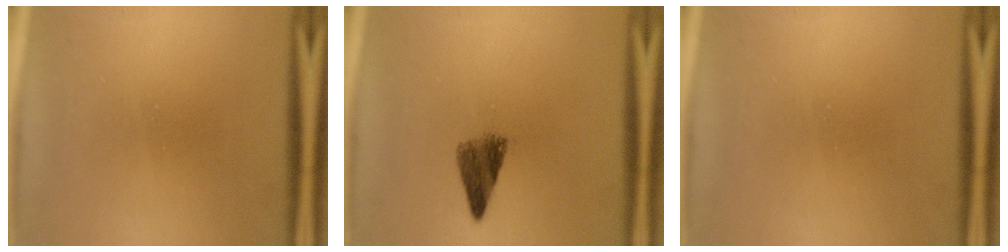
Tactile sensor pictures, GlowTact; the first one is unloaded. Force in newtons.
{"total": 4.2}
{"total": 0.0}